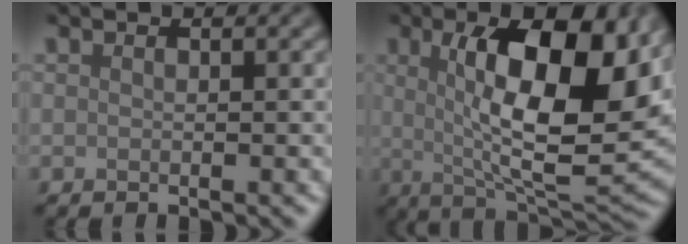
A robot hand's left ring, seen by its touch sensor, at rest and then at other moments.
{"total": 12.5, "force": [2.5, 4.5, 11.5], "torque": [-0.167, 0.000, 0.040]}